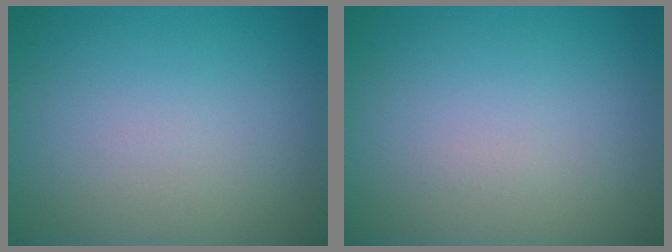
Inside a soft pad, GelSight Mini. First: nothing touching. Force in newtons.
{"total": 0.0}